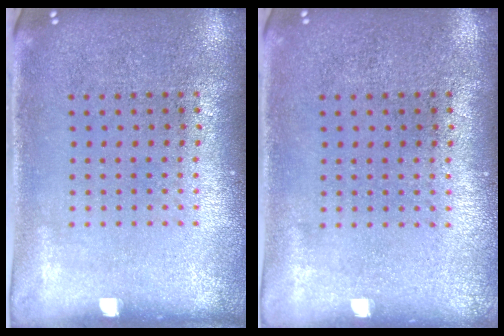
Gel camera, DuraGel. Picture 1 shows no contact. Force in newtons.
{"total": 0.0}